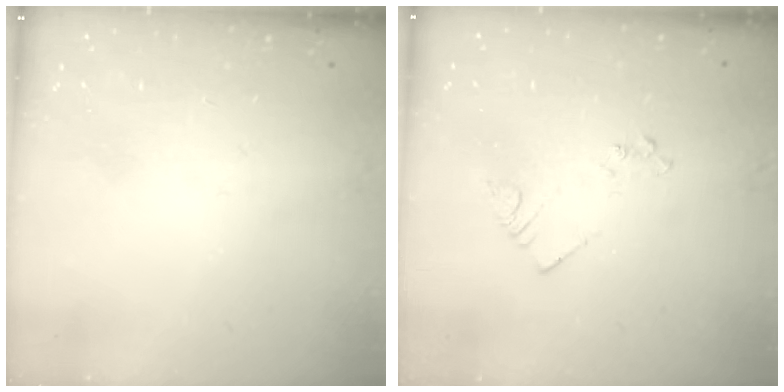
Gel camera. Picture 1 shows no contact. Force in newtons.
{"total": 3.6, "press": 3.6, "slide": 0.6}